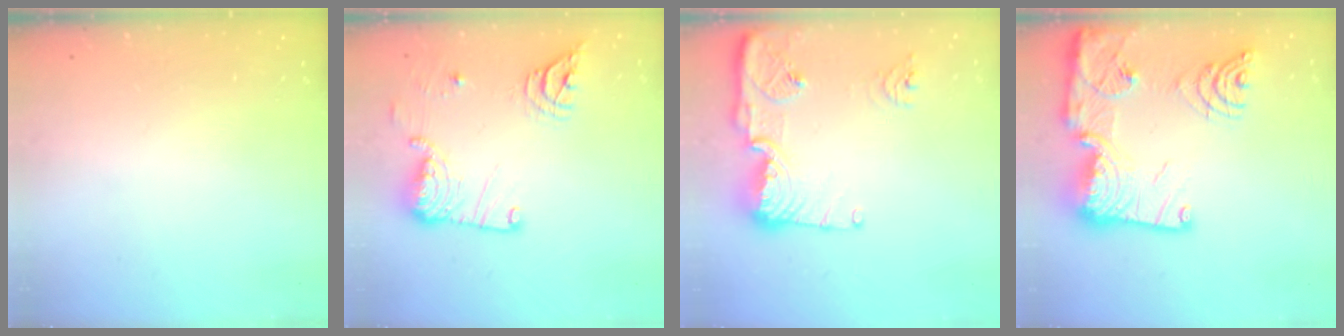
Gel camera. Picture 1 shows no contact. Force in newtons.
{"total": 15.4, "press": 15.3, "slide": 1.5}
{"total": 14.8, "press": 14.7, "slide": 1.5}
{"total": 25.2, "press": 25.1, "slide": 2.6}